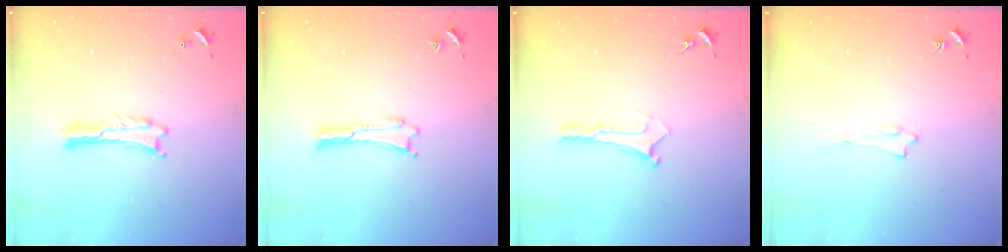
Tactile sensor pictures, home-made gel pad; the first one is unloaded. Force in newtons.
{"total": 0.0}
{"total": 0.0}
{"total": 1.4, "press": 1.4, "slide": 0.2}